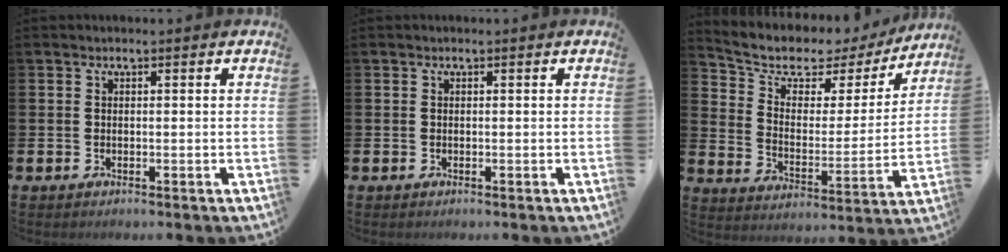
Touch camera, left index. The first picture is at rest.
{"total": 0.0}
{"total": 6.6, "force": [5.4, 3.3, 2.0], "torque": [-0.075, -0.036, 0.088]}